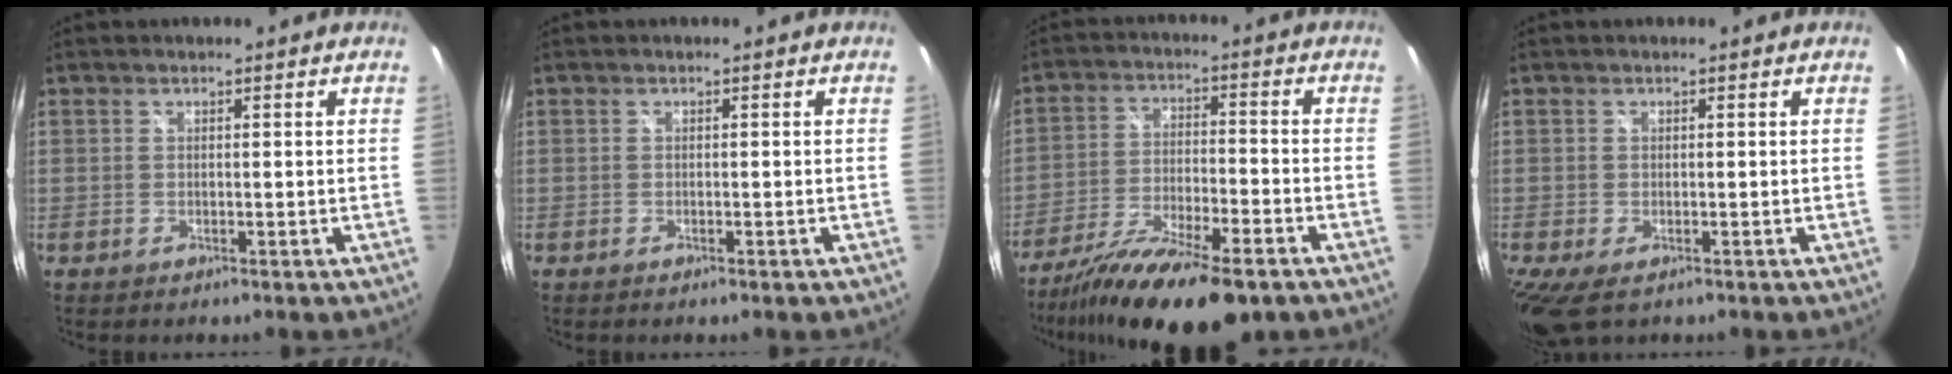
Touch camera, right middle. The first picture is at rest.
{"total": 0.8, "force": [-0.7, 0.2, 0.5], "torque": [-0.008, -0.002, -0.011]}
{"total": 18.0, "force": [-13.4, 4.2, 11.3], "torque": [-0.217, -0.045, -0.227]}
{"total": 5.2, "force": [-2.9, 2.2, 3.7], "torque": [-0.073, -0.026, -0.044]}